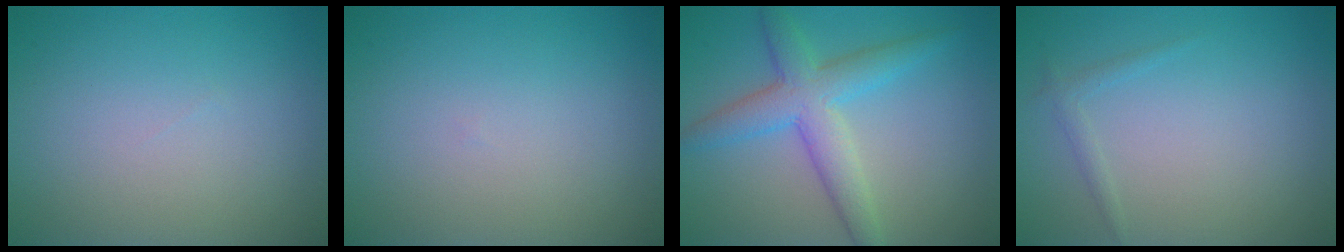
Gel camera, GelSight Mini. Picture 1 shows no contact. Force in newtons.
{"total": 0.0}
{"total": 4.8, "press": 4.8, "slide": 0.2}
{"total": 0.9, "press": 0.9, "slide": 0.1}